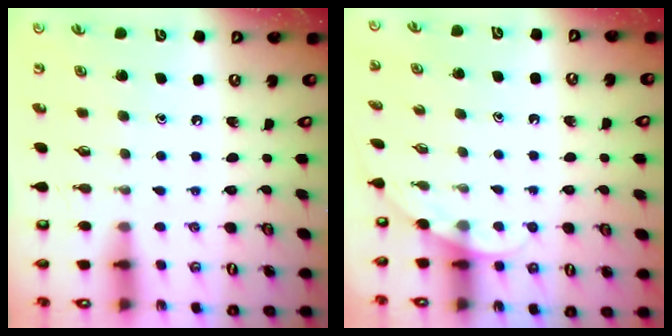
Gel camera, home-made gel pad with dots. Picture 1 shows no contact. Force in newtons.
{"total": 2.8, "press": 2.8, "slide": 0.1}